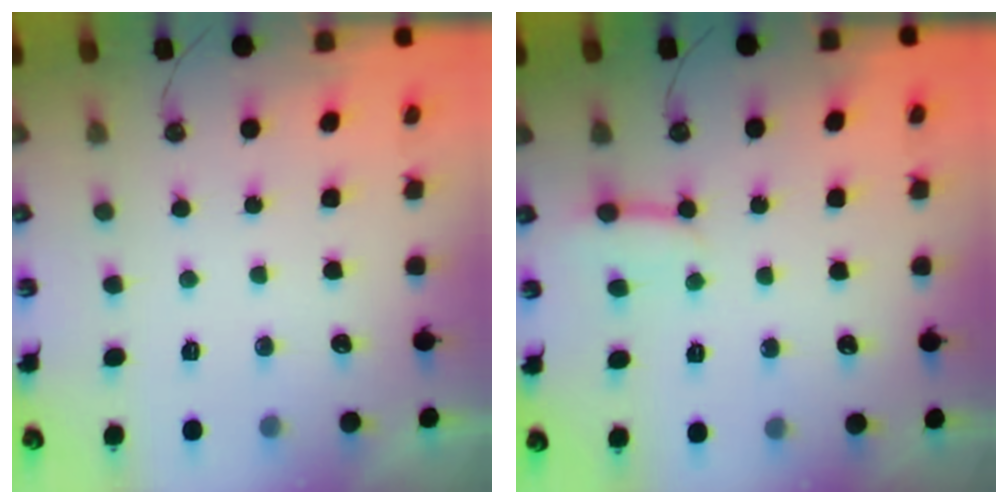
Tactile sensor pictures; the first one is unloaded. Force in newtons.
{"total": 2.9, "press": 2.9, "slide": 0.2}